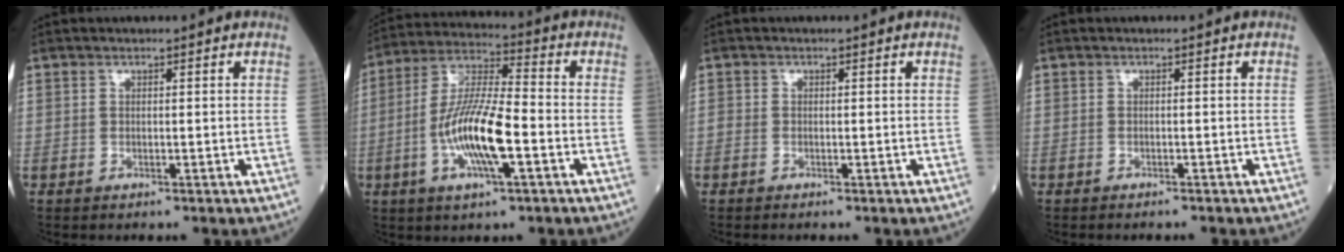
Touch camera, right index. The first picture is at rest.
{"total": 12.9, "force": [-3.5, 2.3, 12.2], "torque": [-0.245, 0.000, -0.066]}
{"total": 0.5, "force": [-0.2, 0.4, 0.2], "torque": [0.001, 0.002, -0.008]}
{"total": 1.6, "force": [-1.6, 0.1, 0.5], "torque": [-0.007, -0.001, -0.020]}